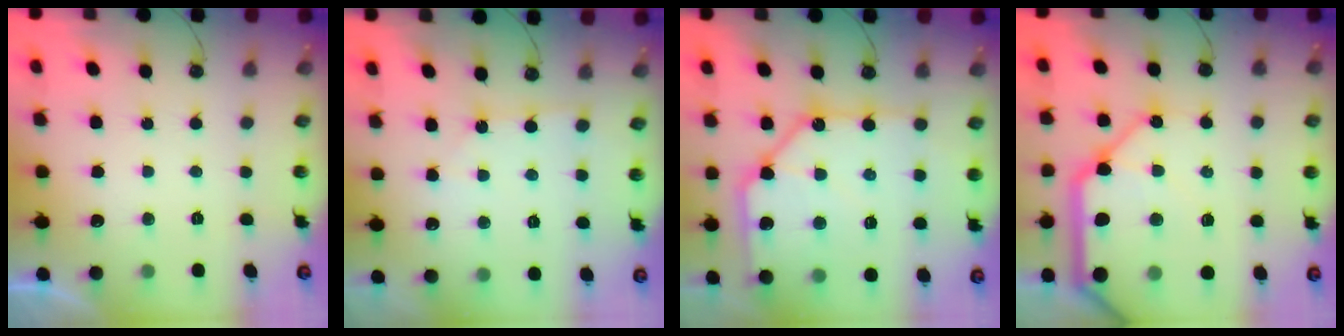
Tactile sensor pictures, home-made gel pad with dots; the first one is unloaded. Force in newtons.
{"total": 3.3, "press": 3.3, "slide": 0.4}
{"total": 18.0, "press": 17.9, "slide": 1.5}
{"total": 25.1, "press": 24.9, "slide": 3.4}